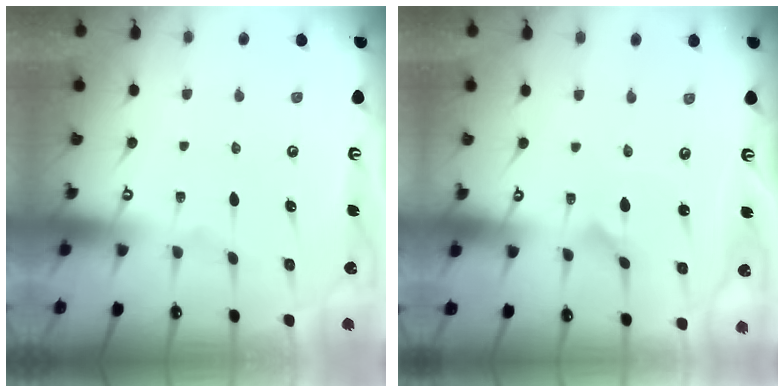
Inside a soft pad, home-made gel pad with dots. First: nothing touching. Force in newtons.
{"total": 1.2, "press": 1.2, "slide": 0.1}